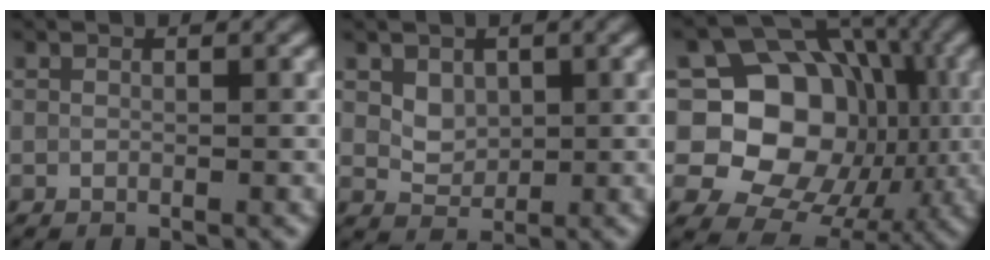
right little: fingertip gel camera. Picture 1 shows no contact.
{"total": 2.4, "force": [1.1, 1.7, 1.3], "torque": [-0.021, -0.006, 0.023]}
{"total": 16.0, "force": [0.5, 13.4, 8.6], "torque": [-0.103, 0.004, -0.011]}